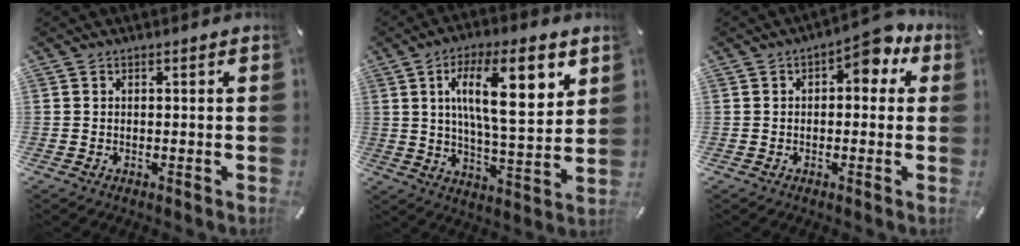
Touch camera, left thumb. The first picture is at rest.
{"total": 18.0, "force": [7.0, 6.2, 15.4], "torque": [-0.242, -0.018, 0.102]}
{"total": 6.3, "force": [2.8, 3.3, 4.5], "torque": [-0.057, -0.015, 0.039]}